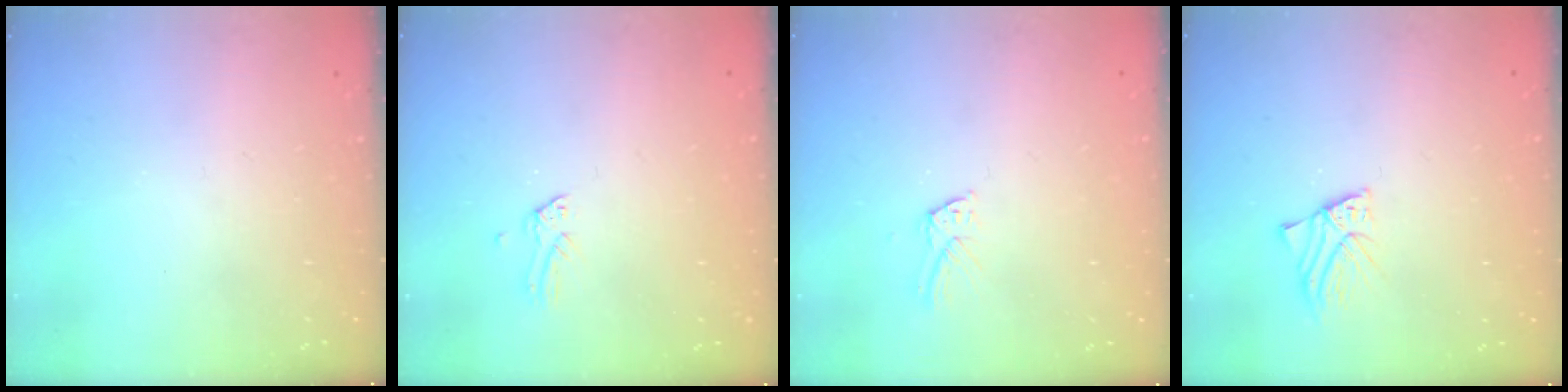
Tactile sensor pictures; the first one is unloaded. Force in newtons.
{"total": 0.0}
{"total": 4.4, "press": 4.4, "slide": 0.5}
{"total": 3.2, "press": 3.2, "slide": 0.2}